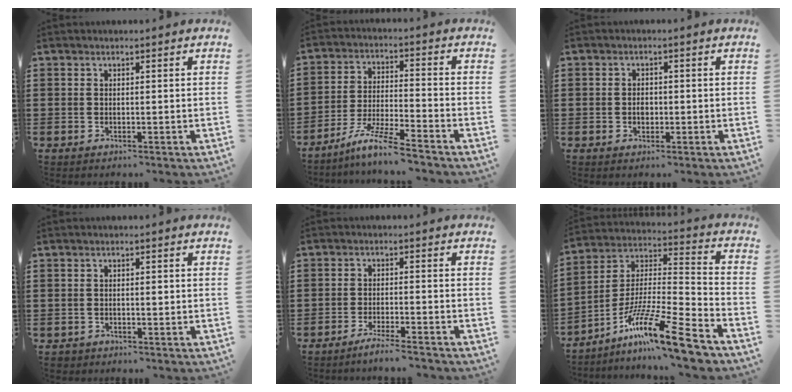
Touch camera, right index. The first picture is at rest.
{"total": 7.6, "force": [-6.5, -0.6, 3.8], "torque": [-0.087, -0.013, -0.130]}
{"total": 1.4, "force": [-0.3, 1.0, 1.0], "torque": [-0.021, 0.003, -0.006]}
{"total": 0.9, "force": [-0.4, 0.6, 0.6], "torque": [-0.013, 0.002, -0.010]}
{"total": 3.1, "force": [-2.8, -0.5, 1.1], "torque": [-0.019, 0.000, -0.054]}
{"total": 14.8, "force": [-10.8, 0.7, 10.0], "torque": [-0.182, 0.010, -0.203]}